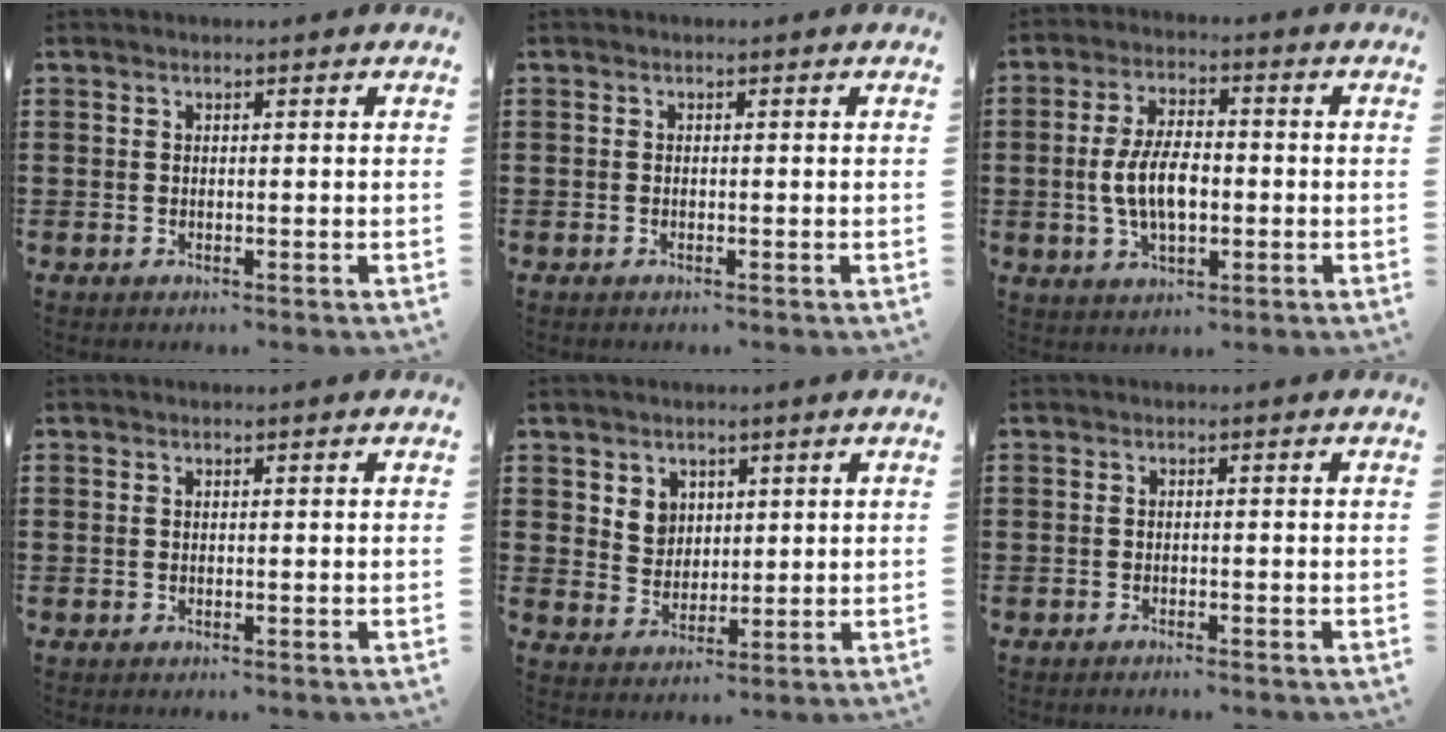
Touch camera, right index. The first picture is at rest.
{"total": 0.0}
{"total": 7.6, "force": [-0.8, 3.6, 6.6], "torque": [-0.147, -0.001, -0.021]}
{"total": 0.0}
{"total": 4.4, "force": [2.2, 3.7, 0.9], "torque": [-0.025, 0.009, 0.040]}
{"total": 0.8, "force": [-0.8, -0.1, 0.2], "torque": [-0.006, -0.001, -0.016]}